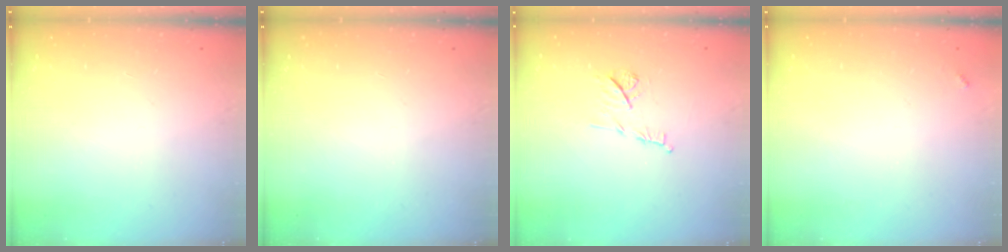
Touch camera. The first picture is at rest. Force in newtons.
{"total": 0.0}
{"total": 7.1, "press": 7.0, "slide": 1.0}
{"total": 3.6, "press": 3.6, "slide": 0.2}